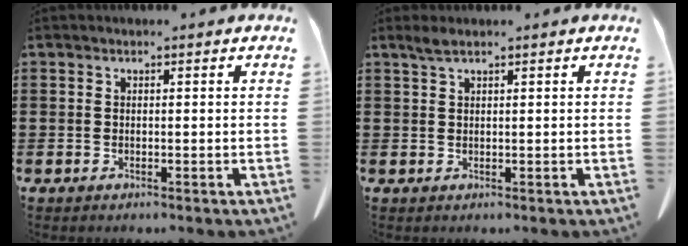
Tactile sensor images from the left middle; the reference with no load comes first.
{"total": 1.6, "force": [1.0, 0.2, 1.2], "torque": [-0.025, 0.001, 0.019]}